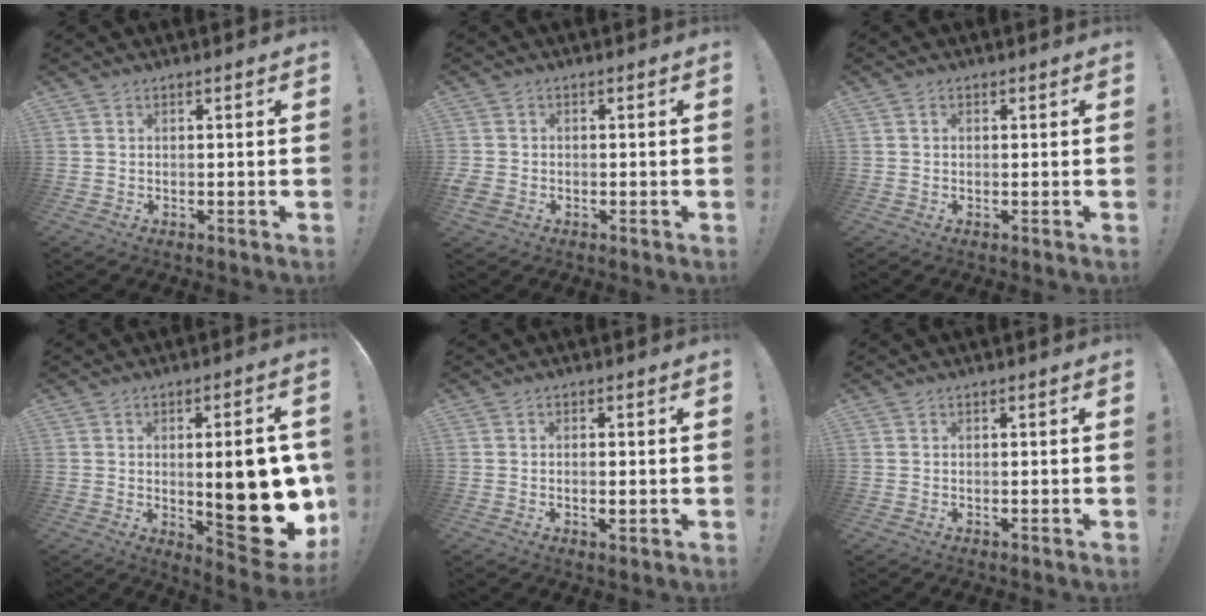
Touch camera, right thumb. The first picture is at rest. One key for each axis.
{"total": 2.9, "fx": -0.9, "fy": 2.3, "fz": 1.4, "tx": -0.044, "ty": 0.003, "tz": -0.016}
{"total": 0.7, "fx": -0.2, "fy": 0.6, "fz": 0.2, "tx": -0.008, "ty": 0.005, "tz": -0.004}
{"total": 21.0, "fx": -1.5, "fy": 7.5, "fz": 19.5, "tx": -0.229, "ty": -0.016, "tz": -0.008}
{"total": 1.8, "fx": -0.3, "fy": 0.4, "fz": 1.7, "tx": -0.020, "ty": -0.003, "tz": -0.006}
{"total": 0.0}